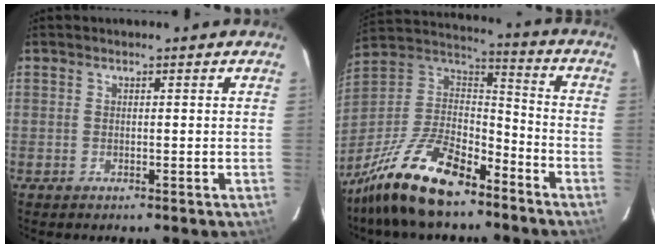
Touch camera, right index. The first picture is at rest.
{"total": 20.6, "force": [-14.7, 7.8, 12.1], "torque": [-0.256, -0.005, -0.262]}